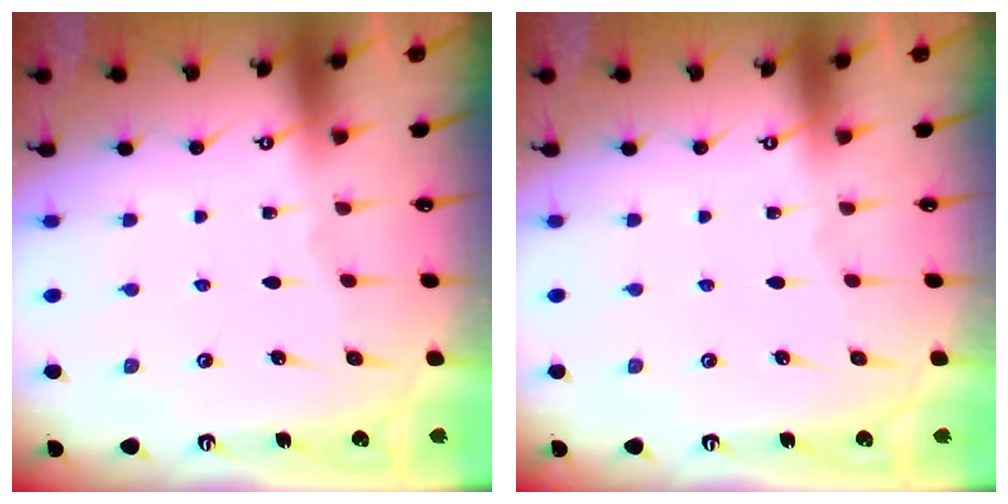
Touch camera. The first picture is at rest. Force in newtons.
{"total": 0.0}